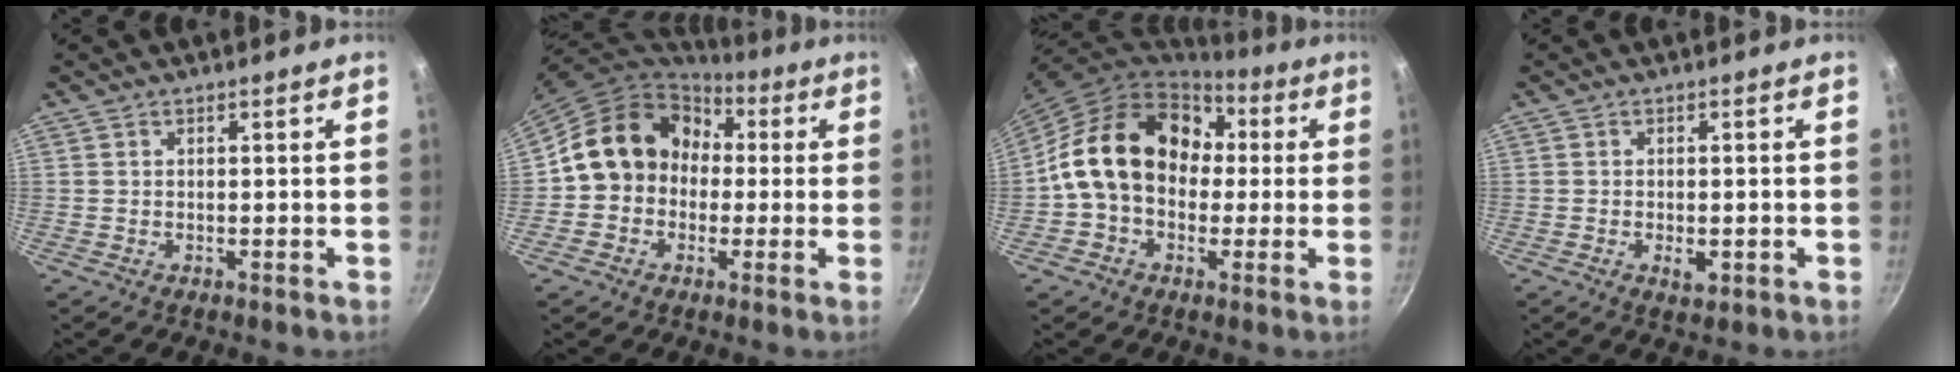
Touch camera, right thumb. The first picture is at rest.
{"total": 14.9, "force": [1.1, 13.0, 7.3], "torque": [-0.079, 0.043, 0.001]}
{"total": 18.8, "force": [1.8, 14.4, 12.0], "torque": [-0.172, 0.046, 0.020]}
{"total": 3.1, "force": [-0.9, 1.5, 2.5], "torque": [-0.037, 0.000, -0.010]}